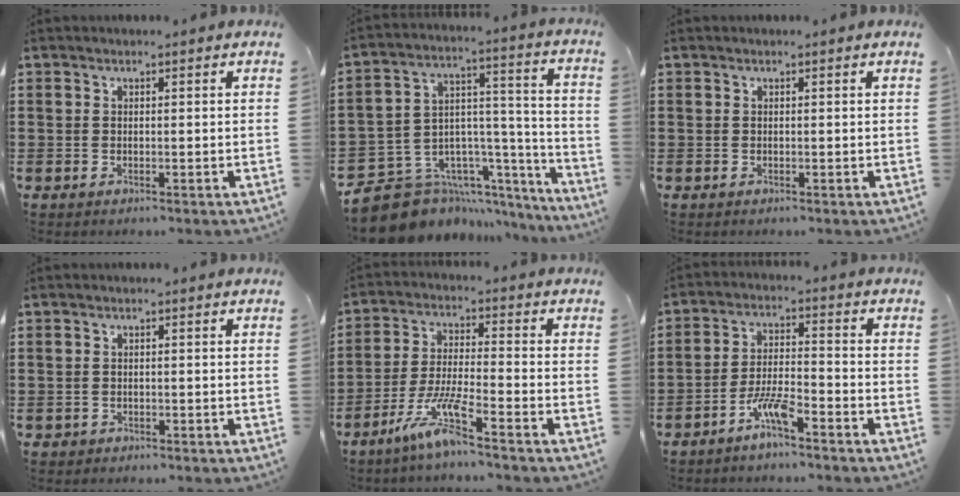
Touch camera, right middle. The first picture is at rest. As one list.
[{"total": 10.3, "force": [-8.4, 5.4, 2.6], "torque": [-0.076, 0.005, -0.156]}, {"total": 0.0}, {"total": 0.7, "force": [-0.6, 0.3, 0.0], "torque": [-0.003, 0.000, -0.014]}, {"total": 7.9, "force": [-5.7, 0.4, 5.5], "torque": [-0.122, -0.013, -0.113]}, {"total": 5.7, "force": [-4.2, 0.6, 3.9], "torque": [-0.093, -0.005, -0.083]}]